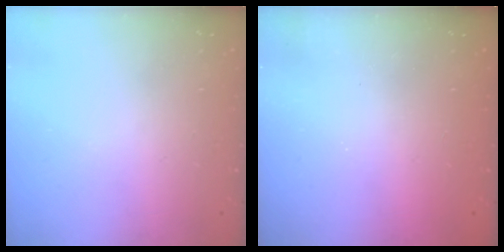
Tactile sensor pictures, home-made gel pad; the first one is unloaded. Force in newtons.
{"total": 2.5, "press": 2.4, "slide": 0.8}